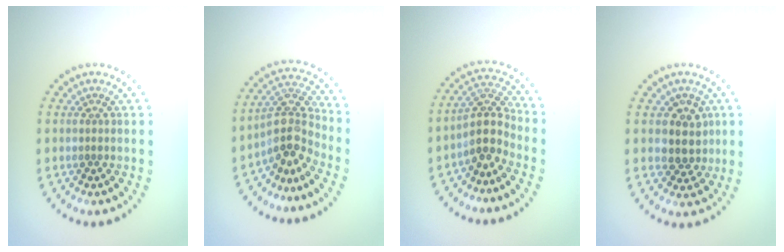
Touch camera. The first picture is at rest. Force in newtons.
{"total": 3.9, "press": 2.7, "slide": 2.7}
{"total": 3.6, "press": 2.8, "slide": 2.2}
{"total": 3.2, "press": 2.9, "slide": 1.4}